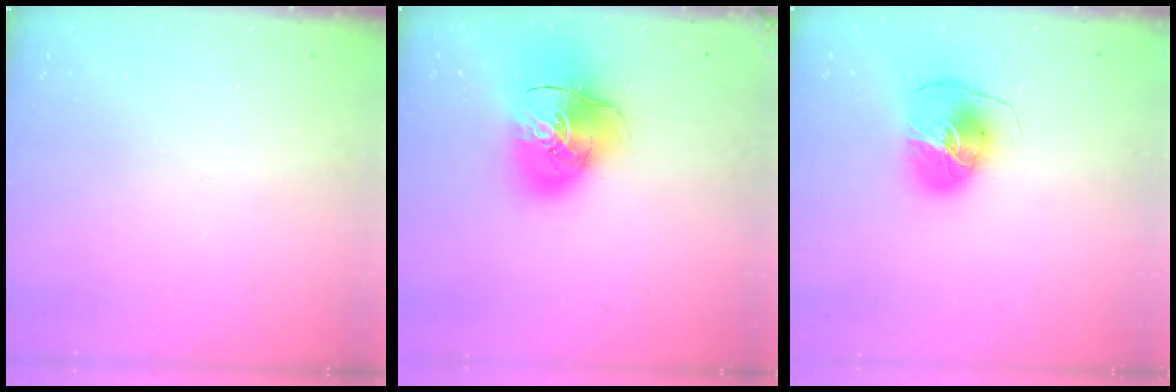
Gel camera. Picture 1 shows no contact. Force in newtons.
{"total": 18.1, "press": 17.9, "slide": 2.7}
{"total": 10.5, "press": 10.5, "slide": 1.3}